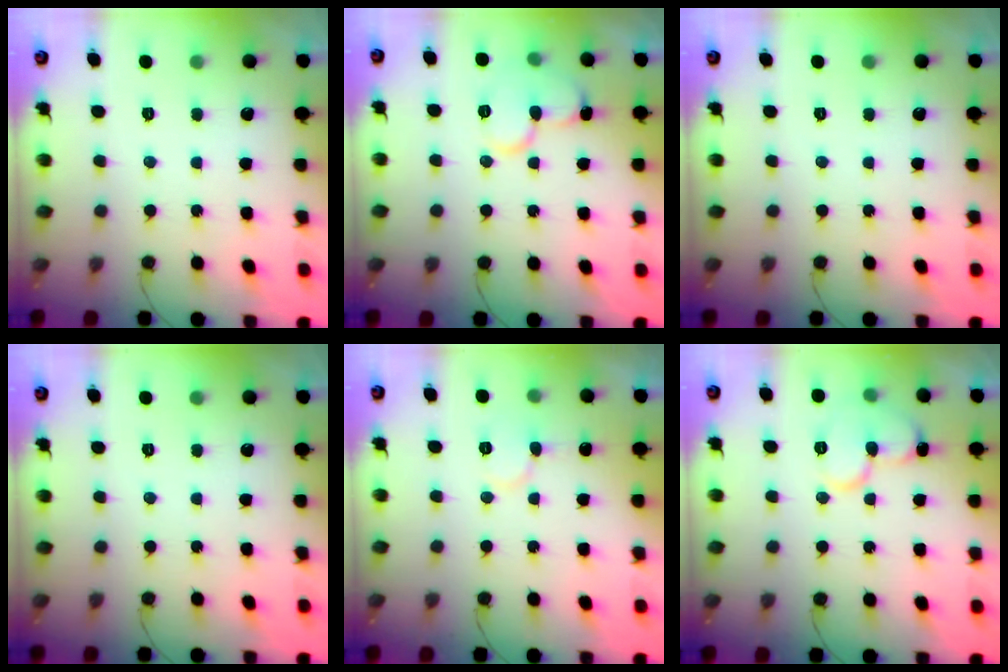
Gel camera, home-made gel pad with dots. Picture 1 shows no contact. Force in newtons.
{"total": 11.4, "press": 11.3, "slide": 1.2}
{"total": 0.0}
{"total": 0.0}
{"total": 6.2, "press": 6.2, "slide": 0.1}
{"total": 11.6, "press": 11.5, "slide": 1.3}